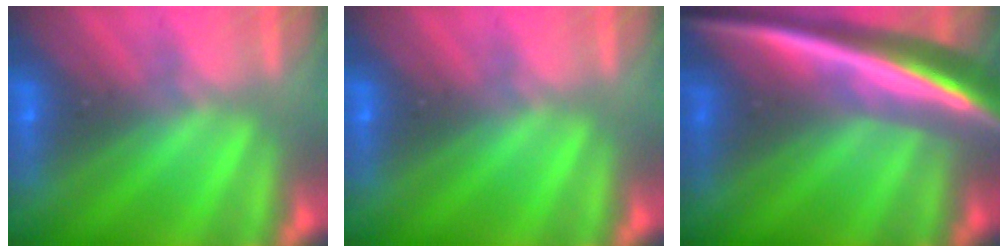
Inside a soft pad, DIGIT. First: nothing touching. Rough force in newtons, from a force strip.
{"total": 0.0}
{"total": 6.7}